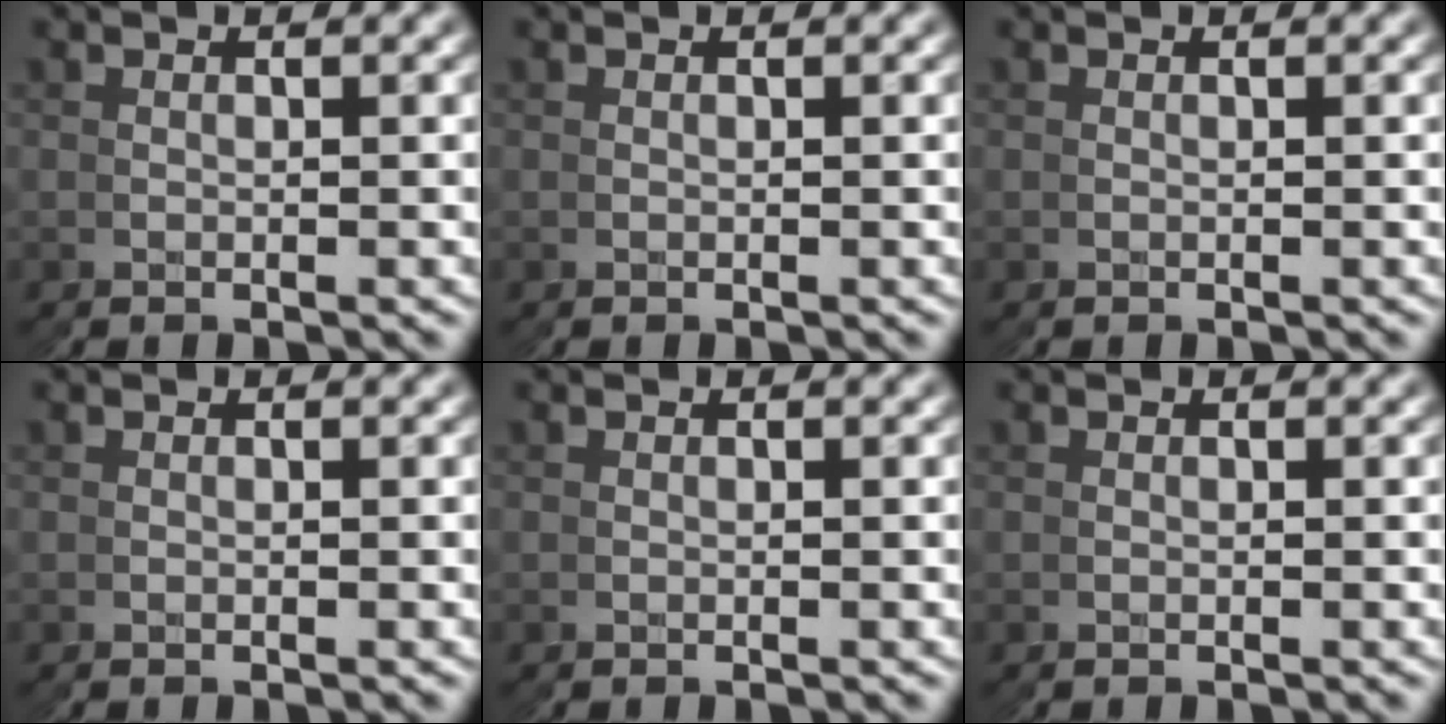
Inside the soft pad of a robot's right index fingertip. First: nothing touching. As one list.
[{"total": 0.0}, {"total": 0.0}, {"total": 0.0}, {"total": 0.0}, {"total": 0.0}]